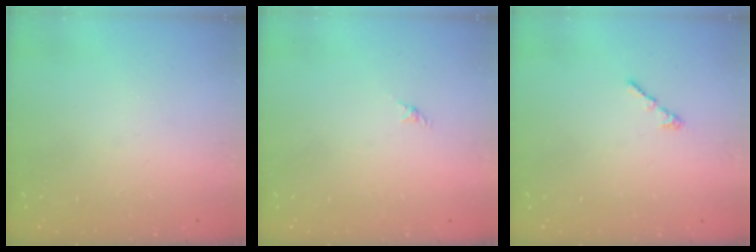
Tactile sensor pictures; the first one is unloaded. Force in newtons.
{"total": 0.0}
{"total": 1.3, "press": 1.2, "slide": 0.6}